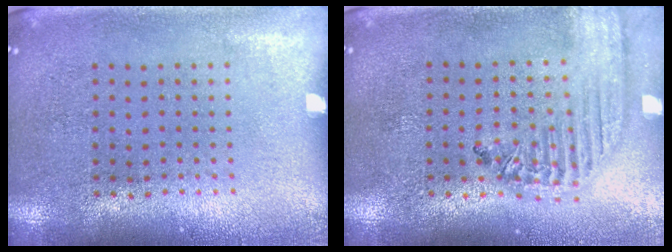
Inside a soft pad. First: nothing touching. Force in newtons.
{"total": 1.9, "press": 1.7, "slide": 0.7}